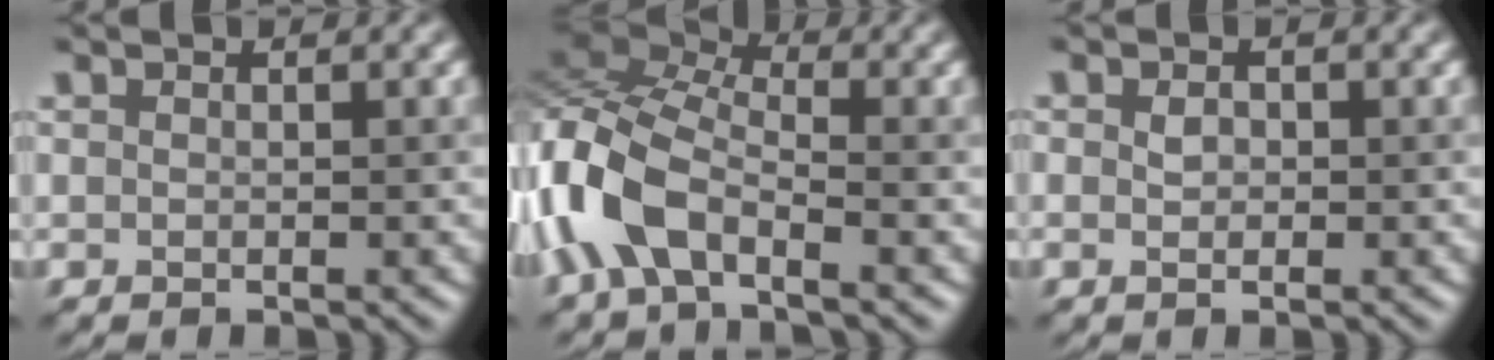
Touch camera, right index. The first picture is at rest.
{"total": 8.1, "force": [-2.8, 4.3, 6.3], "torque": [-0.149, 0.013, -0.076]}
{"total": 1.1, "force": [0.0, 0.7, 0.8], "torque": [-0.016, 0.000, -0.001]}